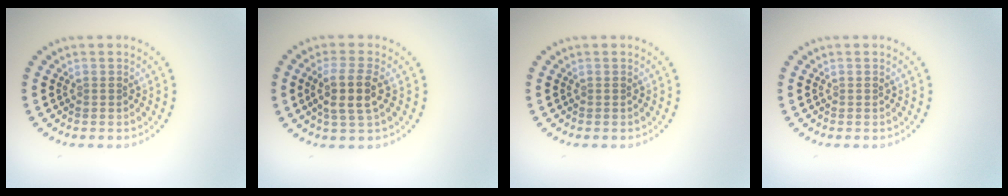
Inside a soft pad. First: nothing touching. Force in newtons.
{"total": 3.2, "press": 2.9, "slide": 1.5}
{"total": 0.0}
{"total": 0.0}